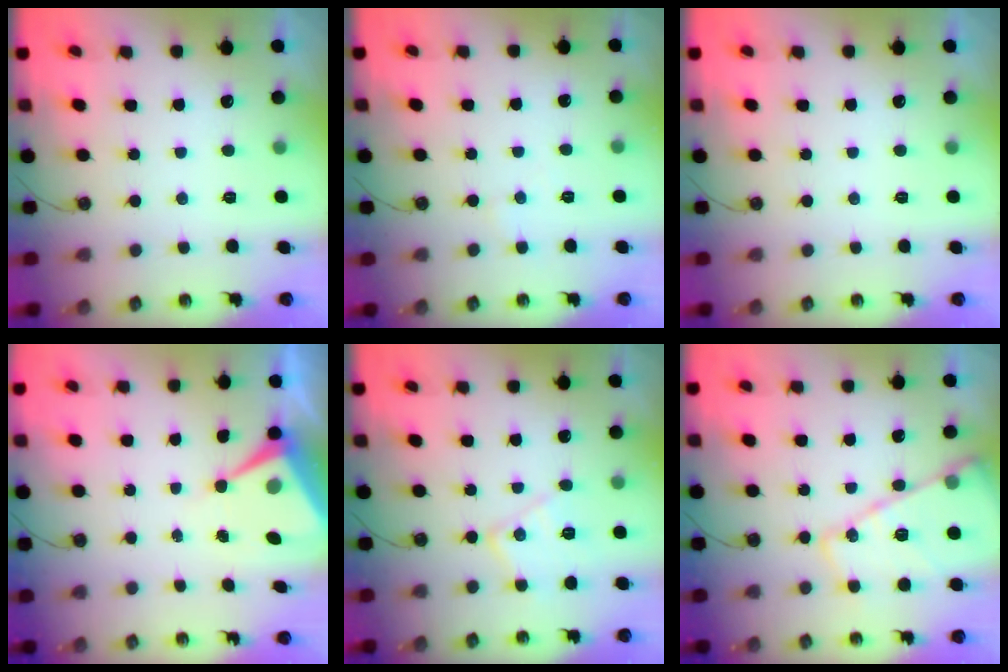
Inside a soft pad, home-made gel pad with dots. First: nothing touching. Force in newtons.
{"total": 2.6, "press": 2.5, "slide": 0.5}
{"total": 0.0}
{"total": 9.0, "press": 9.0, "slide": 0.7}
{"total": 11.0, "press": 11.0, "slide": 0.5}
{"total": 16.0, "press": 16.0, "slide": 1.6}